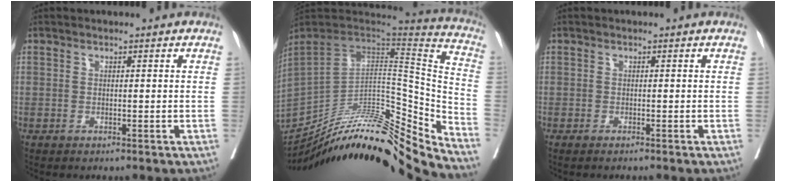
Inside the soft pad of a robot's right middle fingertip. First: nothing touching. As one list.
[{"total": 28.5, "force": [-24.4, 1.6, 14.7], "torque": [-0.187, -0.022, -0.362]}, {"total": 1.4, "force": [1.1, -0.8, 0.4], "torque": [0.002, -0.007, 0.028]}]